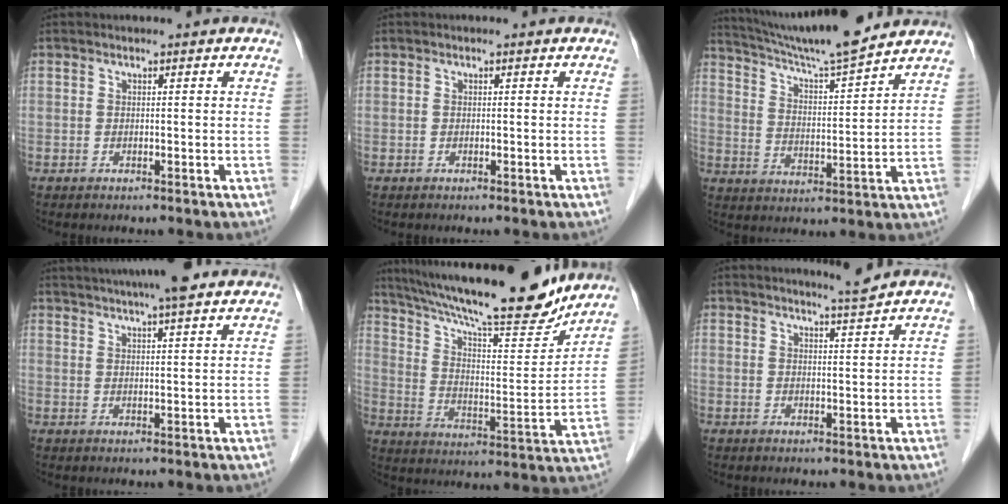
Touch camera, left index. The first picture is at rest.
{"total": 0.0}
{"total": 15.0, "force": [13.7, -0.3, 6.1], "torque": [-0.111, 0.007, 0.220]}
{"total": 13.4, "force": [11.5, 0.8, 6.9], "torque": [-0.118, 0.031, 0.159]}
{"total": 23.3, "force": [20.2, 2.7, 11.3], "torque": [-0.198, -0.009, 0.304]}
{"total": 2.7, "force": [2.4, -1.1, 0.5], "torque": [-0.016, -0.015, 0.045]}